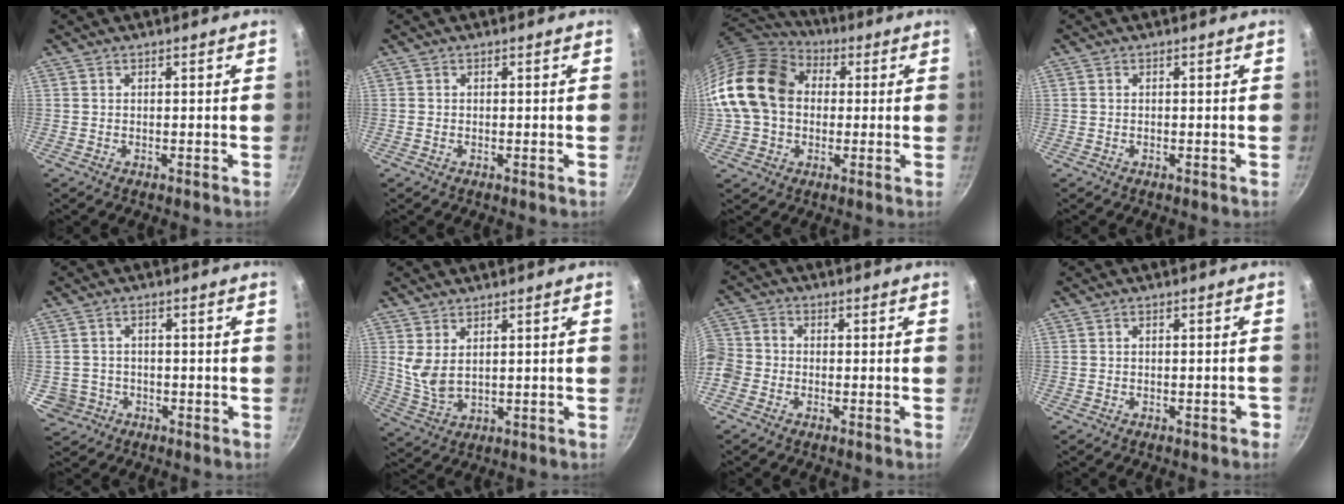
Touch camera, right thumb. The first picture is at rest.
{"total": 0.0}
{"total": 18.8, "force": [2.1, 14.6, 11.8], "torque": [-0.208, 0.037, 0.027]}
{"total": 0.0}
{"total": 4.7, "force": [-1.3, 4.4, 1.0], "torque": [0.000, 0.019, -0.012]}
{"total": 5.5, "force": [2.3, 2.9, 4.2], "torque": [-0.077, -0.026, 0.054]}
{"total": 9.1, "force": [-2.8, 7.5, 4.4], "torque": [-0.100, 0.030, -0.074]}
{"total": 1.7, "force": [-1.0, 0.8, 1.1], "torque": [-0.006, 0.019, -0.006]}